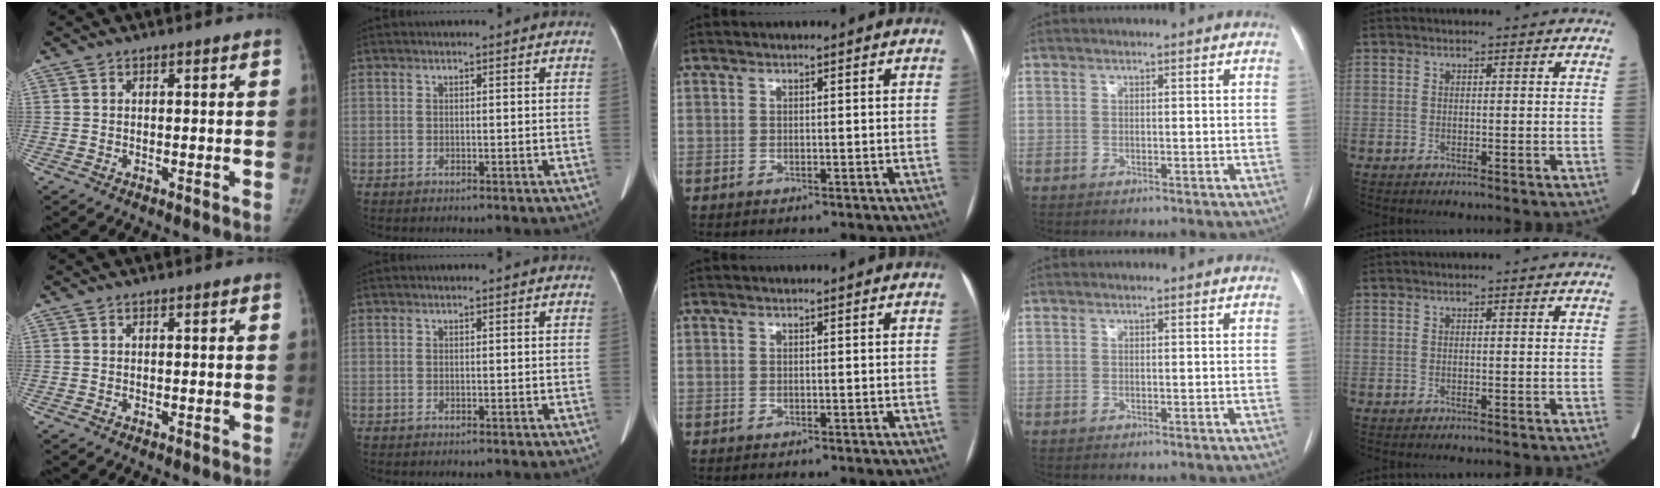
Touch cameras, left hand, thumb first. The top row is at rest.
{}